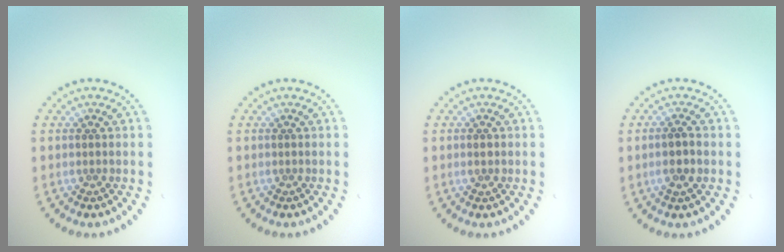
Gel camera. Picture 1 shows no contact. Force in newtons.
{"total": 0.0}
{"total": 1.2, "press": 1.2, "slide": 0.2}
{"total": 1.9, "press": 1.7, "slide": 0.7}